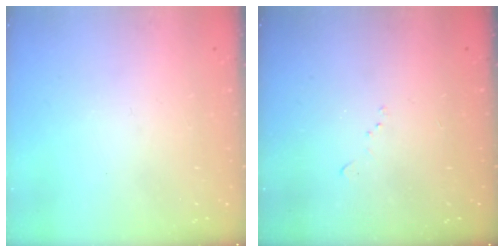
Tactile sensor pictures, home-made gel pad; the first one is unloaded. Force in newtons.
{"total": 7.2, "press": 7.1, "slide": 0.8}